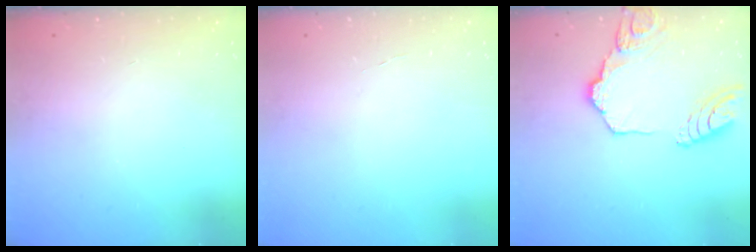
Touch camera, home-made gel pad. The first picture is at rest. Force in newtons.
{"total": 2.1, "press": 2.1, "slide": 0.2}
{"total": 15.8, "press": 15.7, "slide": 1.8}